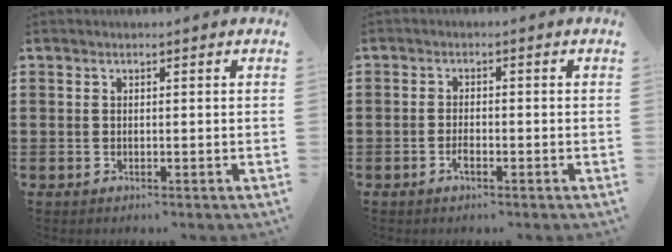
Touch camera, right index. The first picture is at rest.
{"total": 1.6, "force": [-0.9, 0.6, 1.2], "torque": [-0.025, -0.001, -0.016]}